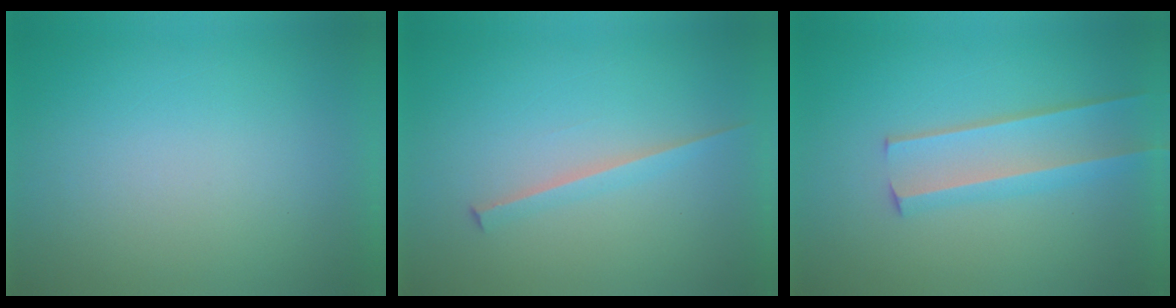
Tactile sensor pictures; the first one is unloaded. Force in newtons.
{"total": 1.8}
{"total": 3.1}